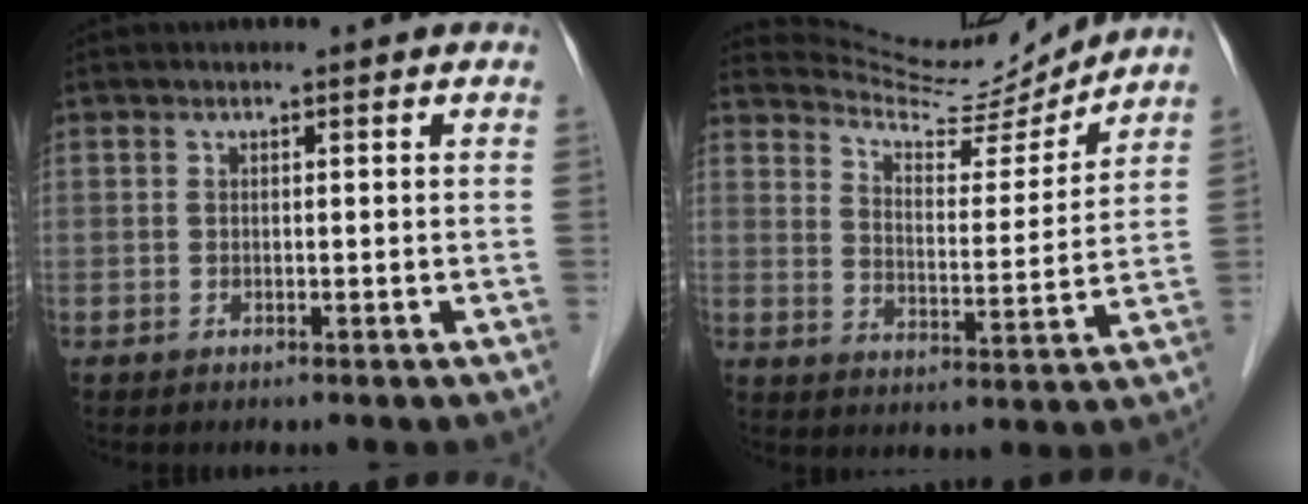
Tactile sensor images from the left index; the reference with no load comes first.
{"total": 12.2, "force": [12.0, 1.0, 1.6], "torque": [-0.033, -0.013, 0.187]}